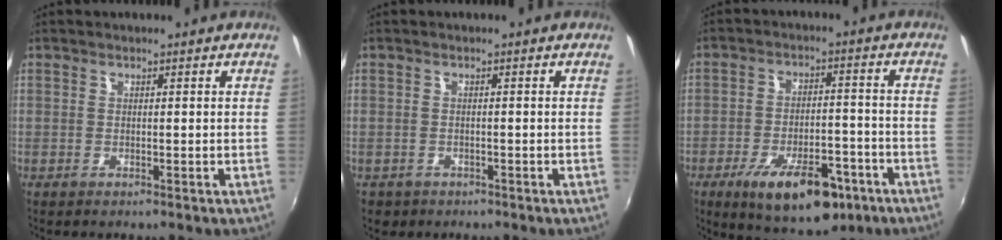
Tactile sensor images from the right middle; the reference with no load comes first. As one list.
[{"total": 2.8, "force": [-1.4, 2.2, 0.9], "torque": [-0.025, -0.006, -0.018]}, {"total": 15.3, "force": [-8.8, 6.4, 10.7], "torque": [-0.186, -0.010, -0.125]}]